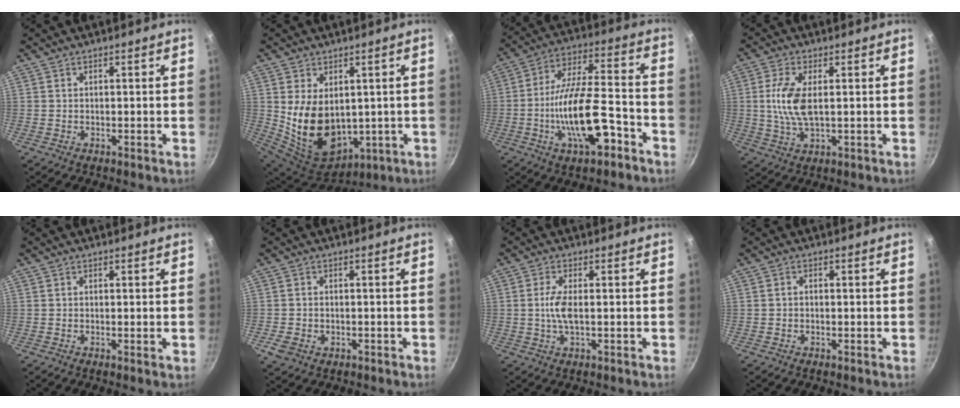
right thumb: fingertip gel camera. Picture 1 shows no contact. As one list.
[{"total": 15.7, "force": [1.4, 11.0, 11.1], "torque": [-0.185, -0.030, 0.059]}, {"total": 17.0, "force": [-6.8, 6.6, 14.1], "torque": [-0.228, 0.049, -0.118]}, {"total": 8.0, "force": [0.9, 3.5, 7.2], "torque": [-0.152, 0.000, 0.017]}, {"total": 0.6, "force": [-0.1, 0.1, 0.6], "torque": [-0.009, -0.002, -0.004]}, {"total": 4.2, "force": [-1.4, 3.2, 2.4], "torque": [-0.047, 0.004, -0.021]}, {"total": 4.5, "force": [-0.1, 1.6, 4.2], "torque": [-0.095, 0.002, -0.005]}, {"total": 1.1, "force": [-0.4, 0.9, 0.6], "torque": [-0.014, 0.006, -0.008]}]